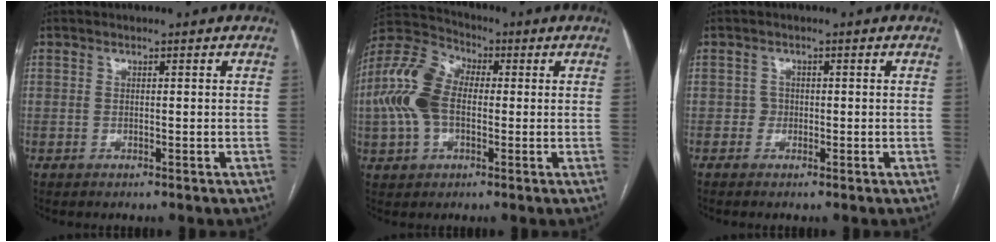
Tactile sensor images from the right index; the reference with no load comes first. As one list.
[{"total": 12.2, "force": [-0.3, 7.7, 9.4], "torque": [-0.236, 0.038, -0.007]}, {"total": 1.2, "force": [-0.4, 1.1, 0.1], "torque": [0.007, 0.007, -0.010]}]